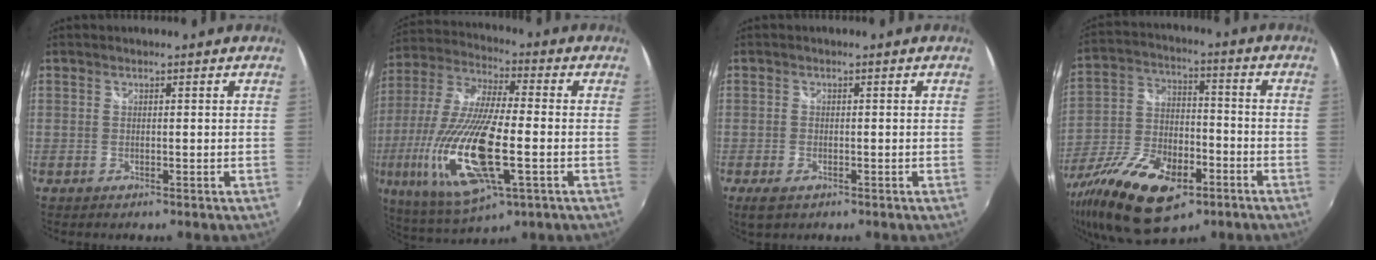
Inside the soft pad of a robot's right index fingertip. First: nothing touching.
{"total": 23.5, "force": [-6.2, 6.8, 21.6], "torque": [-0.448, -0.042, -0.110]}
{"total": 3.2, "force": [-1.8, 1.6, 2.0], "torque": [-0.046, -0.007, -0.031]}
{"total": 21.3, "force": [-11.3, 10.2, 14.9], "torque": [-0.311, -0.042, -0.190]}